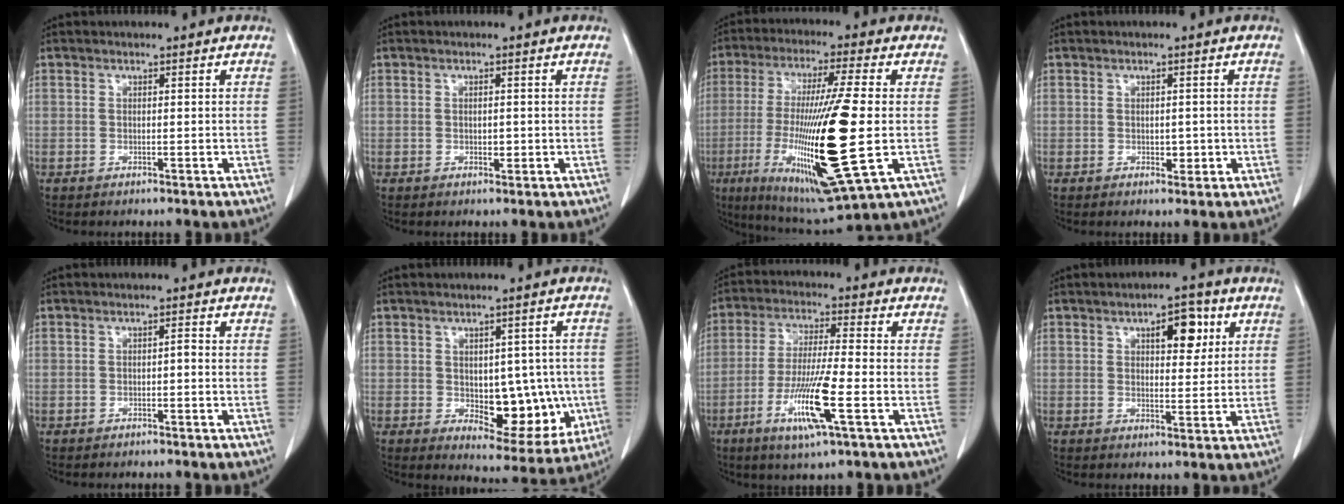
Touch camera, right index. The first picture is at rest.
{"total": 1.2, "force": [-0.1, 0.5, 1.0], "torque": [-0.016, -0.001, 0.000]}
{"total": 22.0, "force": [-4.2, 1.7, 21.6], "torque": [-0.436, -0.037, -0.066]}
{"total": 1.8, "force": [-0.2, 1.2, 1.2], "torque": [-0.011, 0.002, 0.005]}
{"total": 0.9, "force": [-0.3, 0.2, 0.8], "torque": [-0.008, 0.005, -0.004]}
{"total": 11.5, "force": [-1.4, 6.1, 9.6], "torque": [-0.101, 0.009, 0.004]}
{"total": 11.0, "force": [-4.1, 0.2, 10.2], "torque": [-0.195, -0.018, -0.076]}
{"total": 6.1, "force": [2.5, 2.5, 5.0], "torque": [-0.069, 0.006, 0.036]}